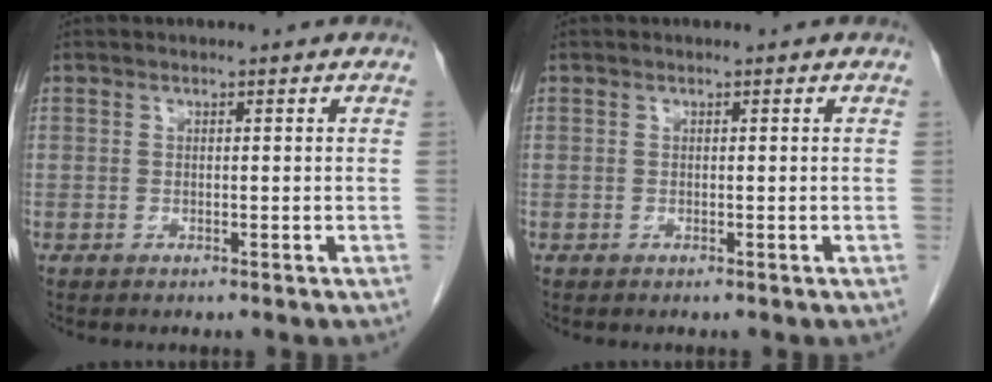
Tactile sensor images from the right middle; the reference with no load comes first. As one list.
[{"total": 0.0}]